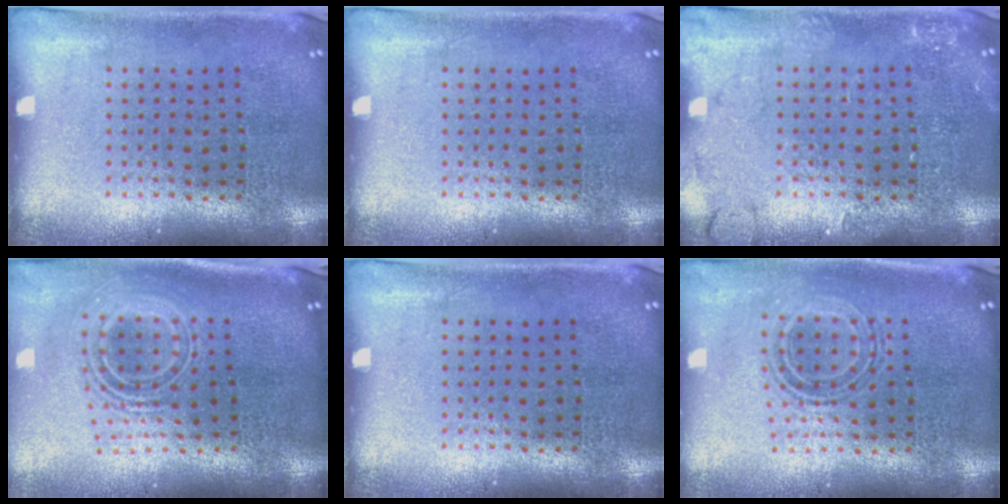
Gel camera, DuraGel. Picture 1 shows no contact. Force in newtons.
{"total": 0.0}
{"total": 2.2, "press": 2.2, "slide": 0.4}
{"total": 2.4, "press": 1.7, "slide": 1.7}
{"total": 0.0}
{"total": 0.9, "press": 0.8, "slide": 0.3}